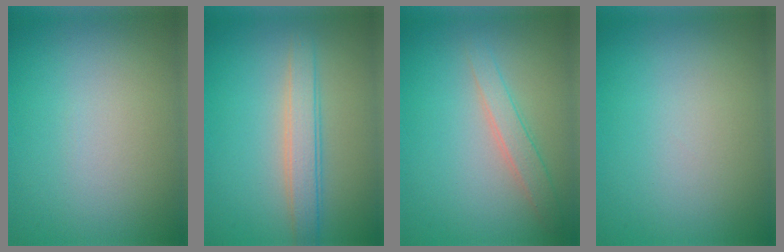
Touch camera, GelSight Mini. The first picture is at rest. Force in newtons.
{"total": 2.9, "press": 2.9, "slide": 0.1}
{"total": 2.1, "press": 2.1, "slide": 0.0}
{"total": 0.0}